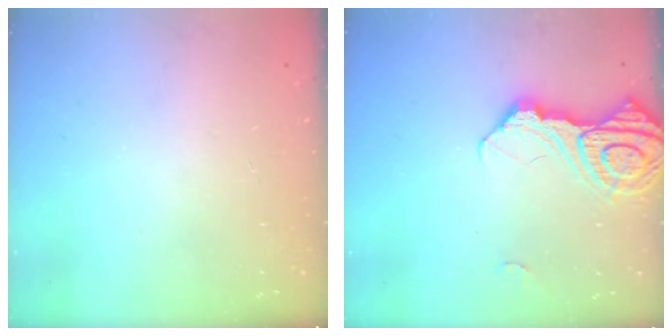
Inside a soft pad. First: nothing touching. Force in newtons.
{"total": 15.3, "press": 15.2, "slide": 1.6}